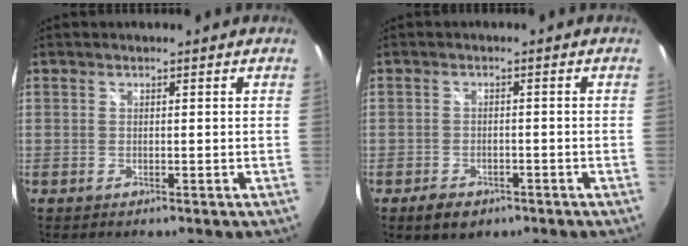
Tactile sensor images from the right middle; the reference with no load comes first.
{"total": 4.7, "force": [-3.1, 2.8, 2.3], "torque": [-0.056, -0.004, -0.043]}